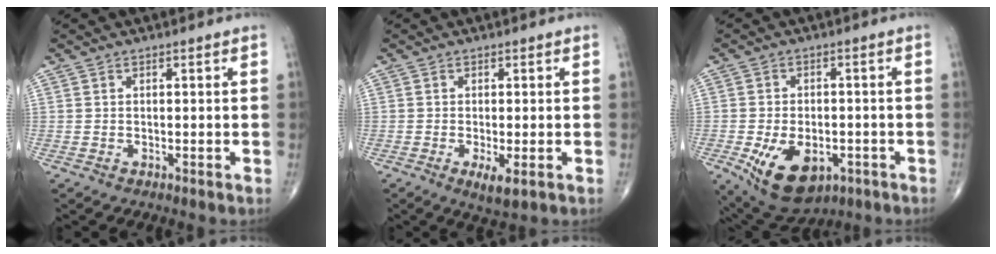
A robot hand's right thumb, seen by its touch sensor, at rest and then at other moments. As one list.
[{"total": 3.5, "force": [-1.0, 0.9, 3.2], "torque": [-0.059, -0.011, -0.017]}, {"total": 12.5, "force": [-4.8, 7.5, 8.8], "torque": [-0.131, 0.007, -0.062]}]